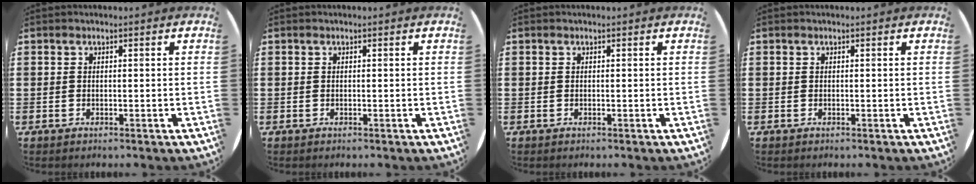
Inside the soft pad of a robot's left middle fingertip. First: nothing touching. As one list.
[{"total": 0.0}, {"total": 0.0}, {"total": 0.0}]